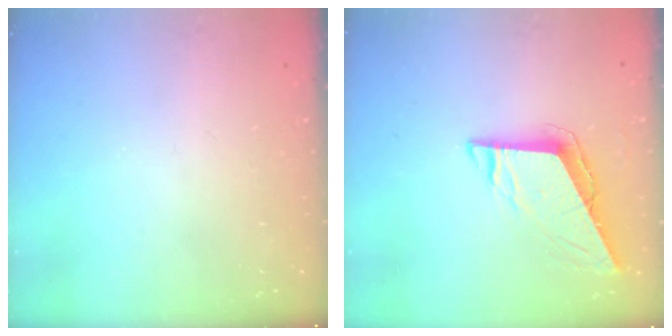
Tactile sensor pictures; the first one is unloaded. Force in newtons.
{"total": 7.5, "press": 7.5, "slide": 0.3}